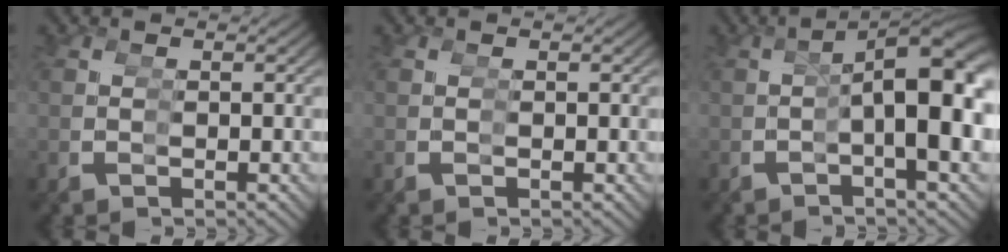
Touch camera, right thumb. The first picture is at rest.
{"total": 0.0}
{"total": 10.9, "force": [0.0, 4.7, 9.8], "torque": [-0.124, -0.001, -0.008]}